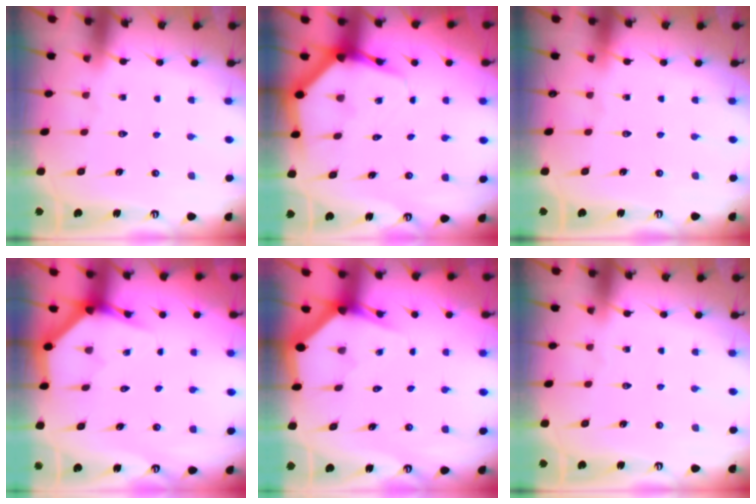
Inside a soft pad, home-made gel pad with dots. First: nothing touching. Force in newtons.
{"total": 6.0, "press": 6.0, "slide": 0.4}
{"total": 0.0}
{"total": 4.0, "press": 4.0, "slide": 0.2}
{"total": 3.0, "press": 3.0, "slide": 0.0}
{"total": 0.0}